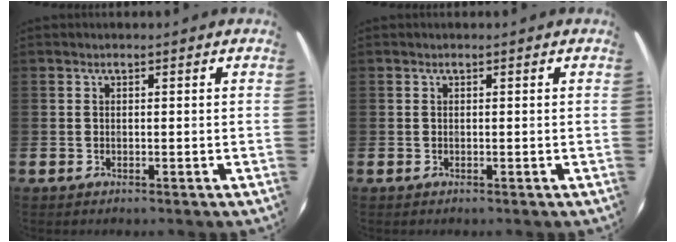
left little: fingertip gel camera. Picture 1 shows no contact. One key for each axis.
{"total": 0.0}